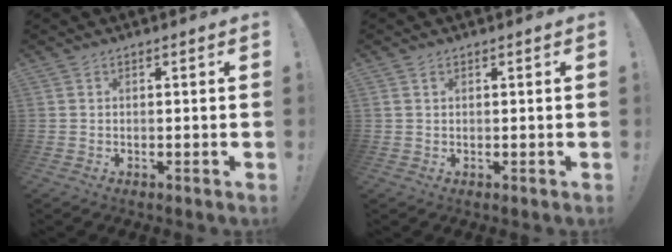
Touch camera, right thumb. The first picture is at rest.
{"total": 1.0, "force": [0.5, 0.7, 0.6], "torque": [-0.012, 0.002, 0.010]}